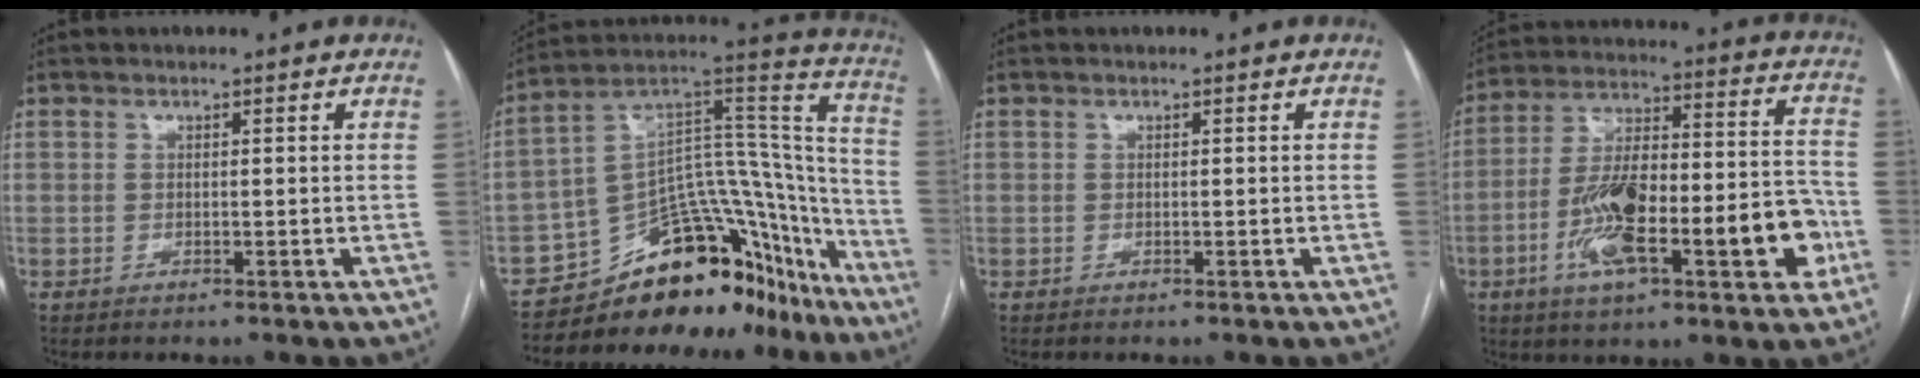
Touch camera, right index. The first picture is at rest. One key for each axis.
{"total": 23.3, "fx": -19.1, "fy": 10.2, "fz": 8.6, "tx": -0.080, "ty": 0.086, "tz": -0.279}
{"total": 0.0}
{"total": 20.7, "fx": -6.8, "fy": 5.7, "fz": 18.8, "tx": -0.296, "ty": 0.031, "tz": -0.097}